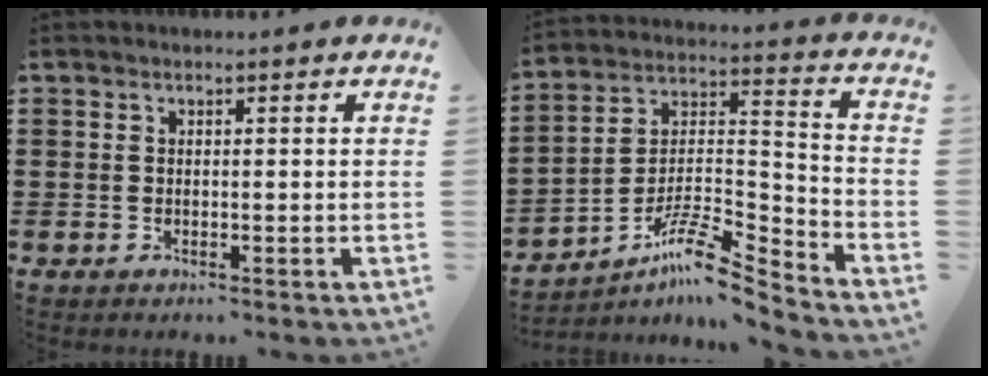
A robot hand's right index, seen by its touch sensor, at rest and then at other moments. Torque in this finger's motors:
{"motor_torque": [-1.85, -0.23, -0.80, -0.21]}